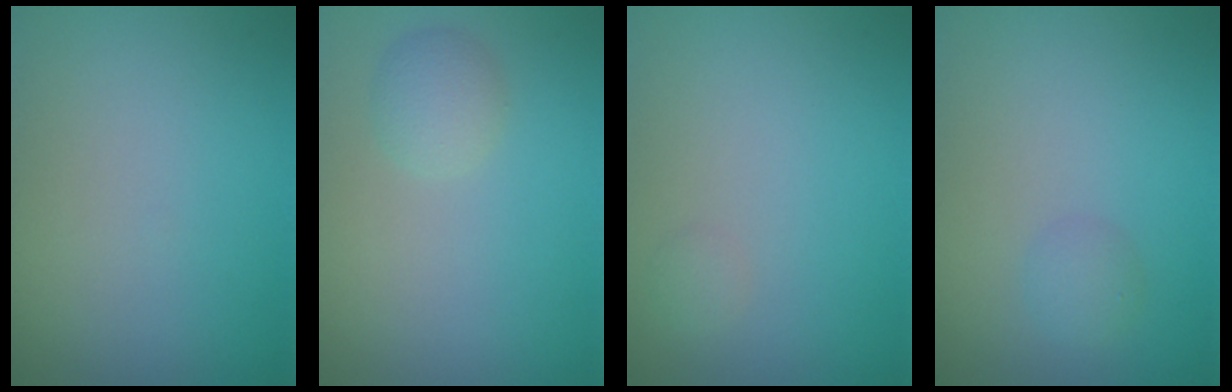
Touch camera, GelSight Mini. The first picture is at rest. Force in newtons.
{"total": 1.8, "press": 1.8, "slide": 0.1}
{"total": 0.6, "press": 0.6, "slide": 0.0}
{"total": 1.2, "press": 1.2, "slide": 0.0}